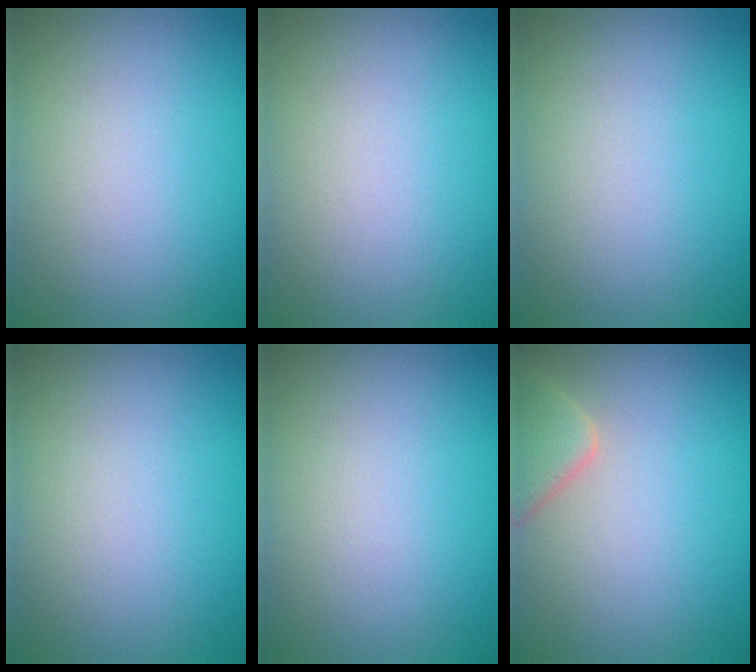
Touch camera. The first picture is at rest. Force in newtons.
{"total": 0.0}
{"total": 0.0}
{"total": 0.0}
{"total": 0.0}
{"total": 2.9, "press": 2.8, "slide": 0.3}